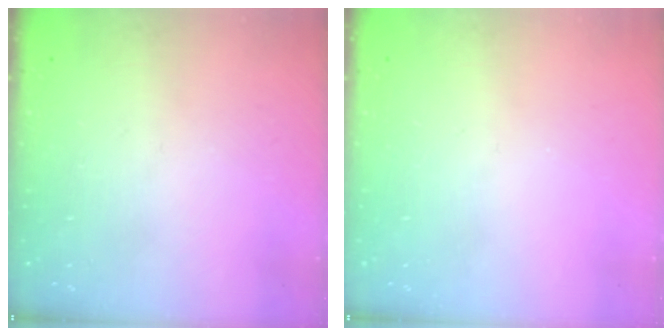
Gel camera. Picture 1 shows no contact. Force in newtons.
{"total": 0.0}